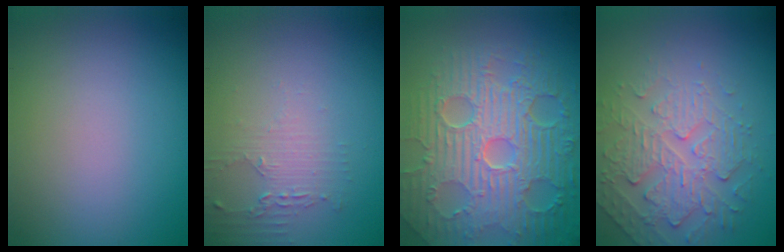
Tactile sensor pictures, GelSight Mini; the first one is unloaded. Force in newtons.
{"total": 1.7, "press": 1.7, "slide": 0.3}
{"total": 10.8, "press": 7.1, "slide": 8.1}
{"total": 4.8, "press": 3.5, "slide": 3.2}